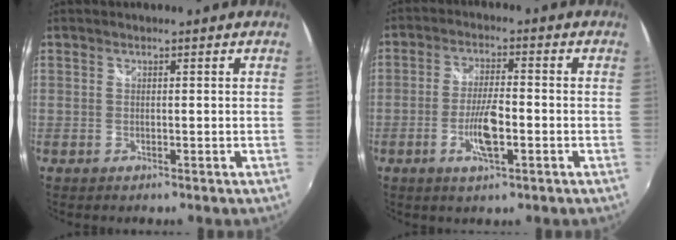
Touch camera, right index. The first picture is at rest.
{"total": 7.0, "force": [-2.4, 1.8, 6.4], "torque": [-0.128, -0.003, -0.045]}